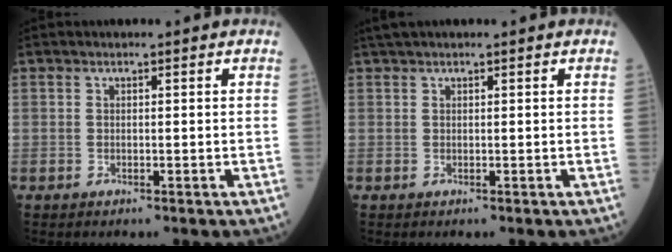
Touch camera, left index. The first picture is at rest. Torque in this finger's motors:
{"motor_torque": [0.24, -0.39, 0.00, 0.05]}